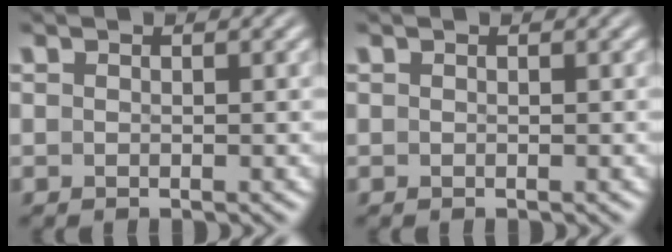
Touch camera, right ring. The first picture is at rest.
{"total": 0.0}